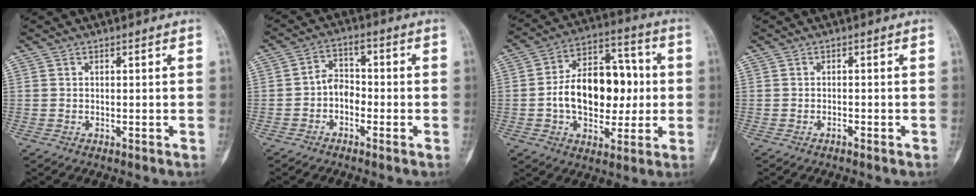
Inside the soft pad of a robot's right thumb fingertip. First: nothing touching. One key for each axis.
{"total": 4.6, "fx": -1.6, "fy": 3.4, "fz": 2.7, "tx": -0.027, "ty": 0.026, "tz": -0.041}
{"total": 18.1, "fx": -0.5, "fy": 11.5, "fz": 13.9, "tx": -0.184, "ty": 0.035, "tz": -0.008}
{"total": 0.8, "fx": -0.6, "fy": 0.2, "fz": 0.4, "tx": -0.013, "ty": 0.004, "tz": -0.010}